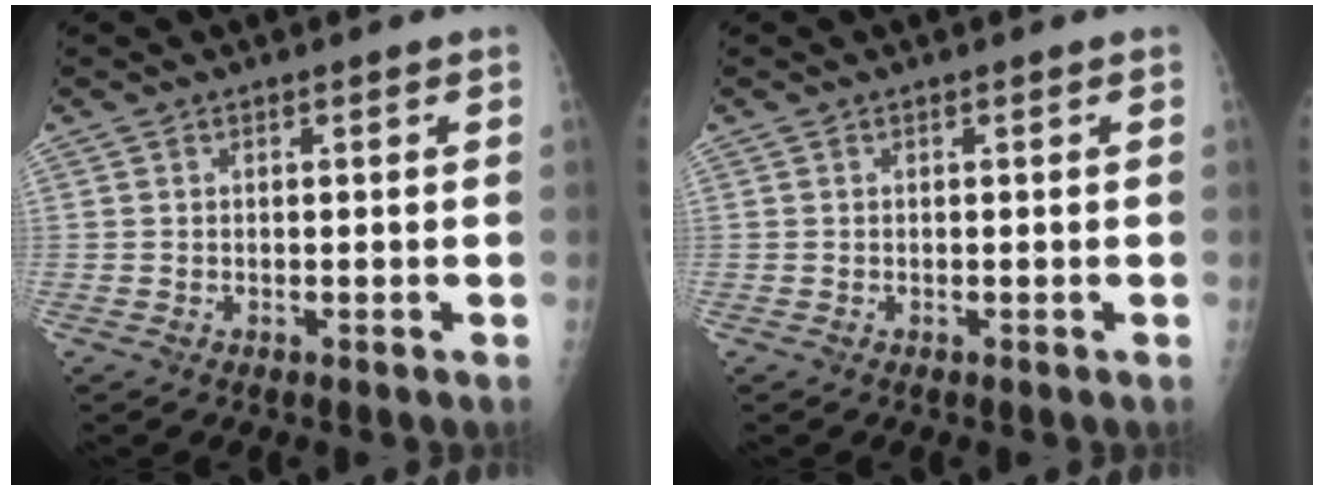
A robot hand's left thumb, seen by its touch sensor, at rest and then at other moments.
{"total": 0.0}